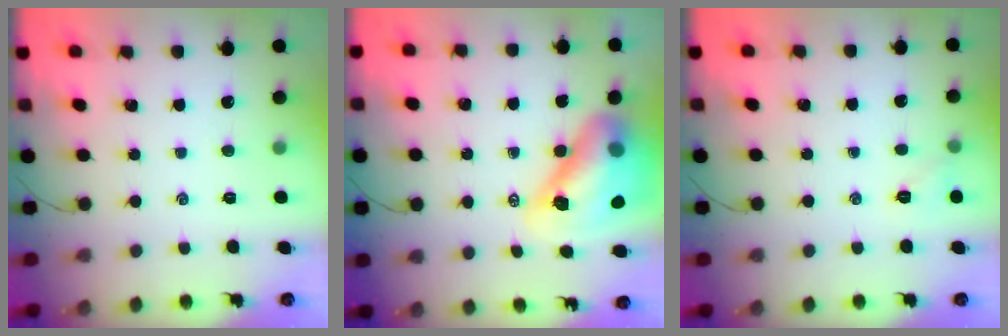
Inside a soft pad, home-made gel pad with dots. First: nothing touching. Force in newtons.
{"total": 18.0, "press": 17.2, "slide": 5.4}
{"total": 5.7, "press": 5.6, "slide": 1.4}